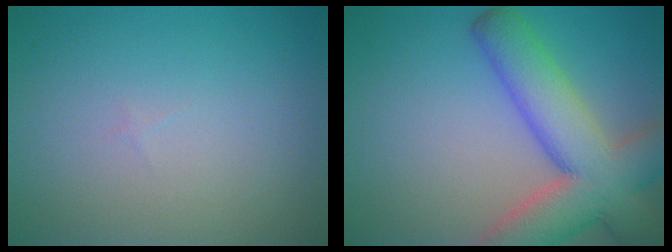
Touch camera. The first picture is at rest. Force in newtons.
{"total": 10.0, "press": 10.0, "slide": 0.9}